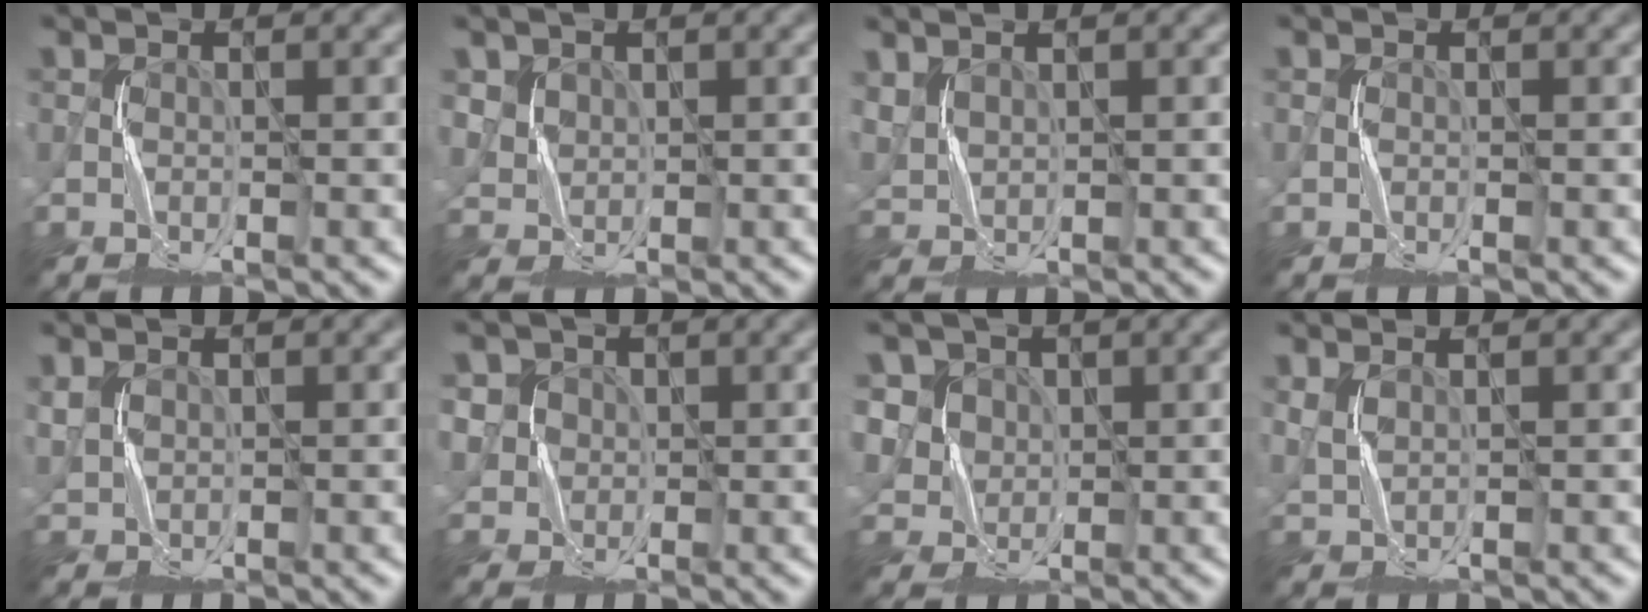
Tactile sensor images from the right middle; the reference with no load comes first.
{"total": 1.8, "force": [1.2, 1.3, 0.1], "torque": [-0.022, -0.014, 0.036]}
{"total": 1.9, "force": [1.4, 1.0, 0.8], "torque": [-0.034, -0.001, 0.034]}
{"total": 0.0}
{"total": 1.4, "force": [0.6, 1.0, 0.7], "torque": [-0.029, -0.002, 0.016]}
{"total": 3.8, "force": [1.4, 3.5, 0.7], "torque": [-0.027, 0.006, 0.024]}
{"total": 5.7, "force": [2.5, 4.8, 1.8], "torque": [-0.047, 0.003, 0.041]}
{"total": 1.2, "force": [0.8, 0.2, 0.8], "torque": [-0.030, -0.003, 0.023]}